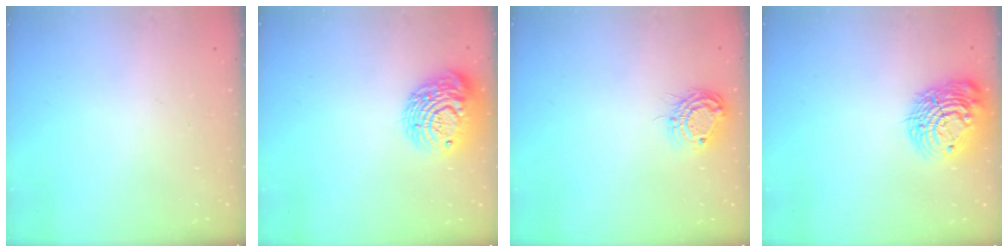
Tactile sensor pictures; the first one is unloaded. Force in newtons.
{"total": 14.2, "press": 14.1, "slide": 1.0}
{"total": 9.6, "press": 9.6, "slide": 0.8}
{"total": 15.0, "press": 14.9, "slide": 1.1}